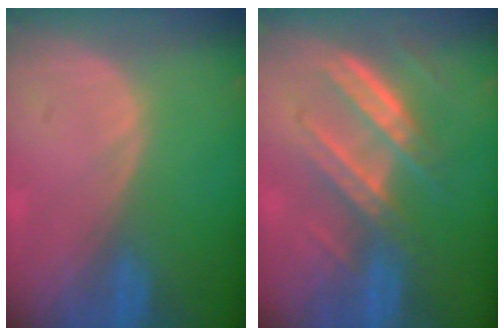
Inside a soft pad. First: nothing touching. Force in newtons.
{"total": 7.8, "press": 7.0, "slide": 3.4}